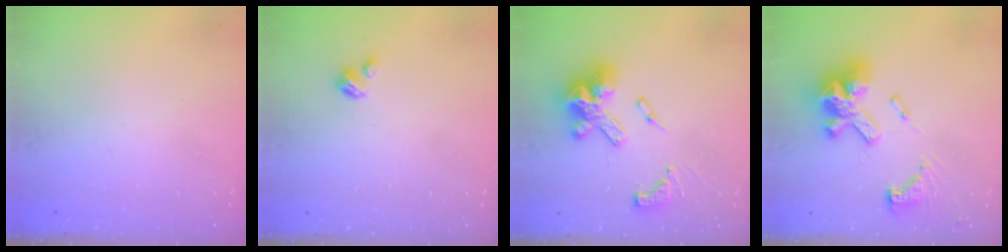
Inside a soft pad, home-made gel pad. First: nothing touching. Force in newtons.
{"total": 2.9, "press": 2.9, "slide": 0.3}
{"total": 17.4, "press": 17.2, "slide": 2.4}
{"total": 18.5, "press": 18.3, "slide": 2.4}